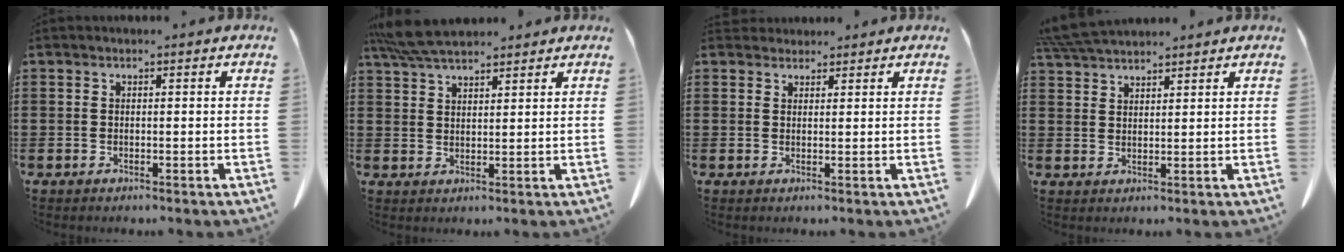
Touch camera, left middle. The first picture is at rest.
{"total": 5.9, "force": [5.2, 1.3, 2.5], "torque": [-0.064, -0.007, 0.099]}
{"total": 1.9, "force": [1.7, 0.8, 0.1], "torque": [0.001, 0.001, 0.033]}
{"total": 5.1, "force": [4.8, 0.7, 1.6], "torque": [-0.045, -0.010, 0.093]}